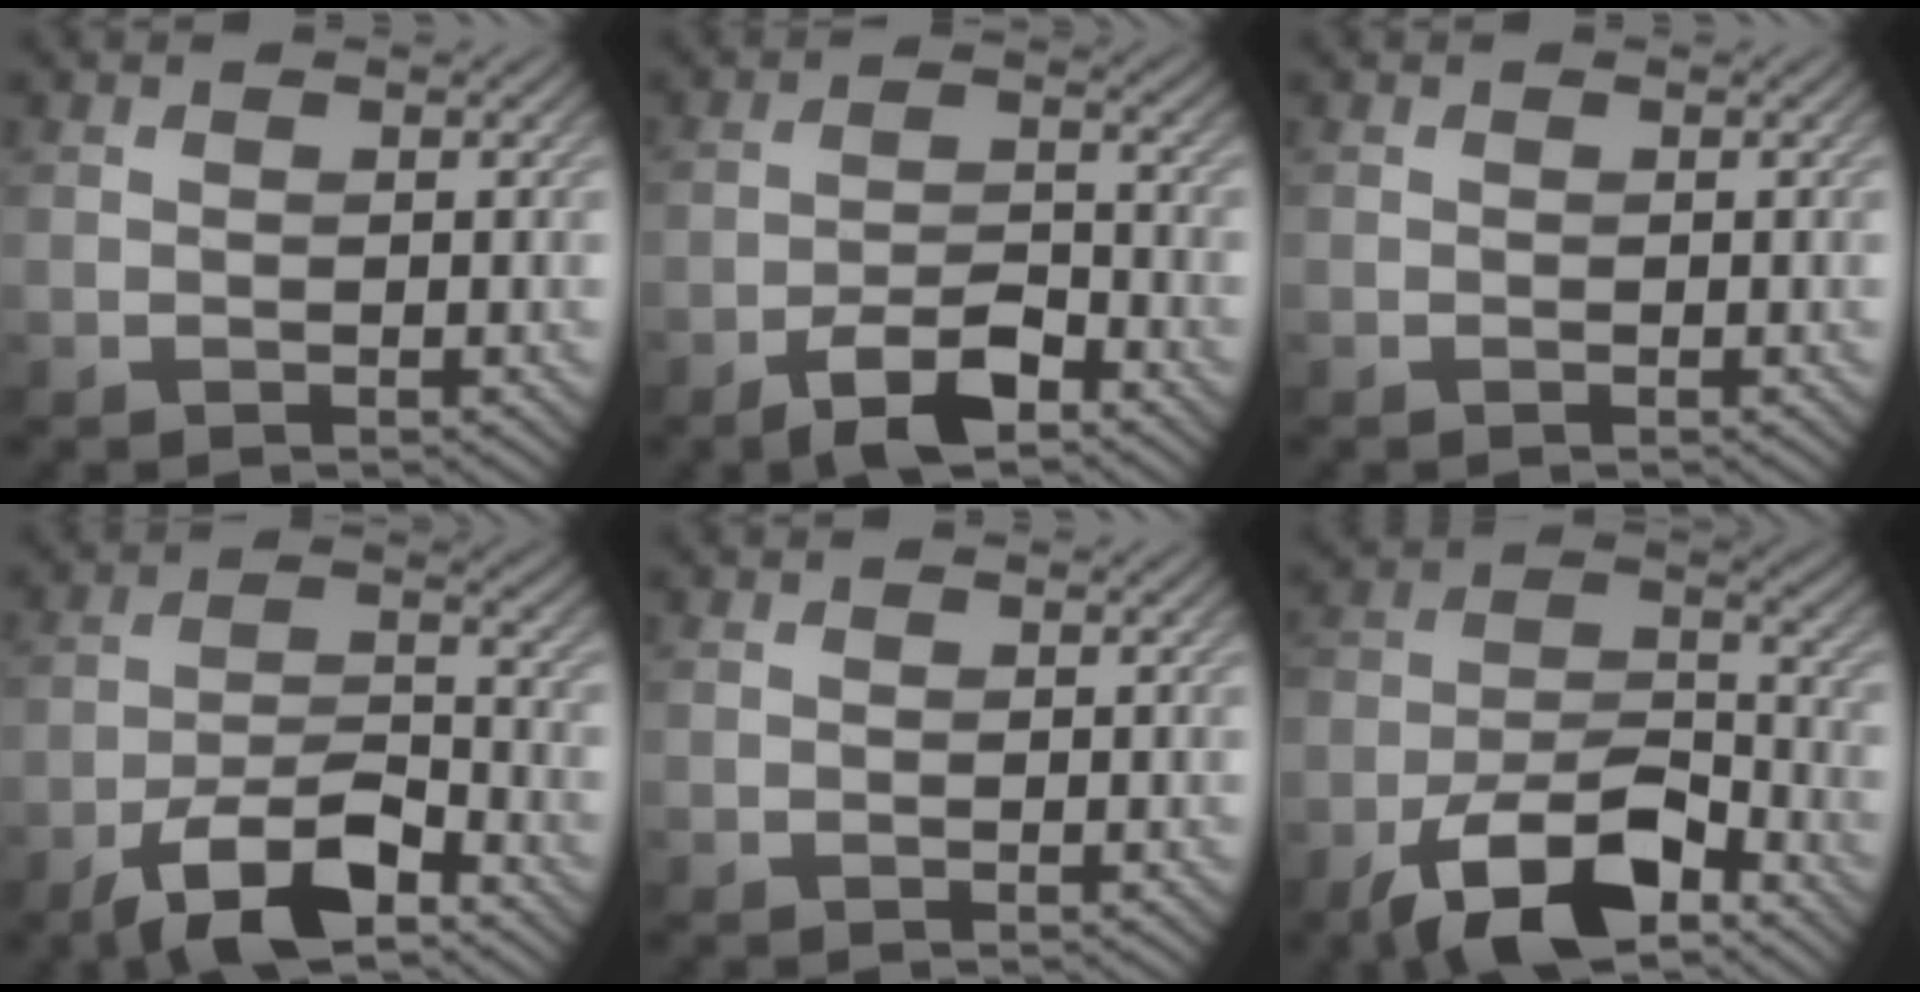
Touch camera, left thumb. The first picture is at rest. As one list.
[{"total": 5.8, "force": [-4.0, 1.8, 3.8], "torque": [-0.069, 0.006, -0.077]}, {"total": 0.0}, {"total": 8.9, "force": [-6.0, 3.0, 5.9], "torque": [-0.105, 0.003, -0.120]}, {"total": 0.0}, {"total": 11.8, "force": [-7.9, 5.1, 7.2], "torque": [-0.134, 0.000, -0.160]}]